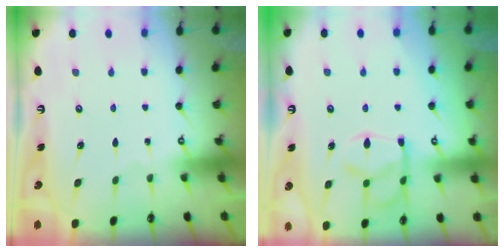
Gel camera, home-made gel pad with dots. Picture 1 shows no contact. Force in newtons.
{"total": 13.0, "press": 12.9, "slide": 1.4}